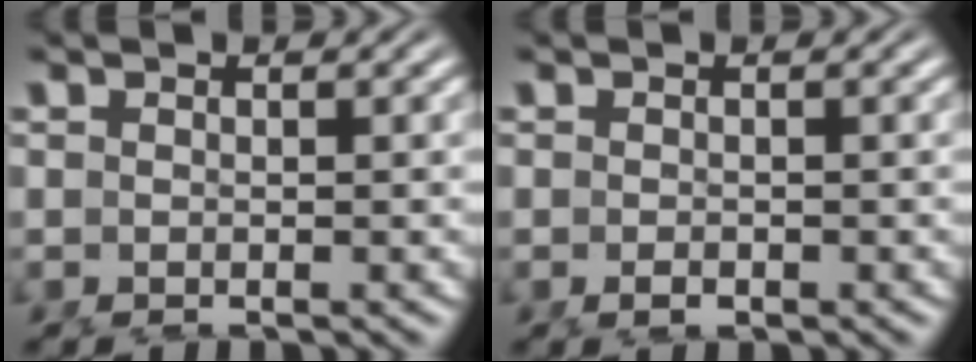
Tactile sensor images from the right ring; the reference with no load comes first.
{"total": 0.6, "force": [-0.5, -0.1, 0.3], "torque": [-0.002, -0.005, -0.005]}